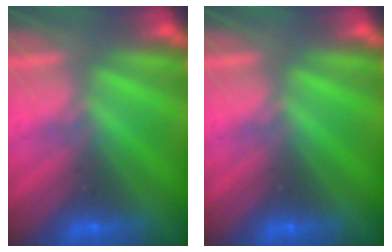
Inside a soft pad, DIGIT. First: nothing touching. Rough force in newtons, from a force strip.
{"total": 0.0}